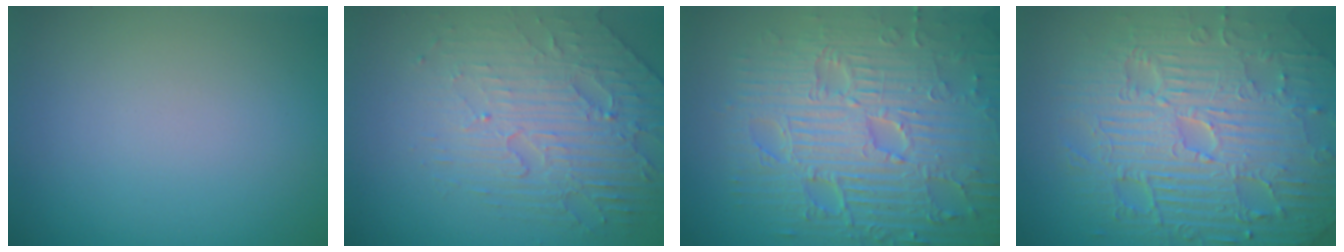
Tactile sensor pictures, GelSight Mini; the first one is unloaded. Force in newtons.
{"total": 4.3, "press": 4.0, "slide": 1.7}
{"total": 11.7, "press": 7.6, "slide": 8.8}
{"total": 11.7, "press": 7.5, "slide": 9.0}